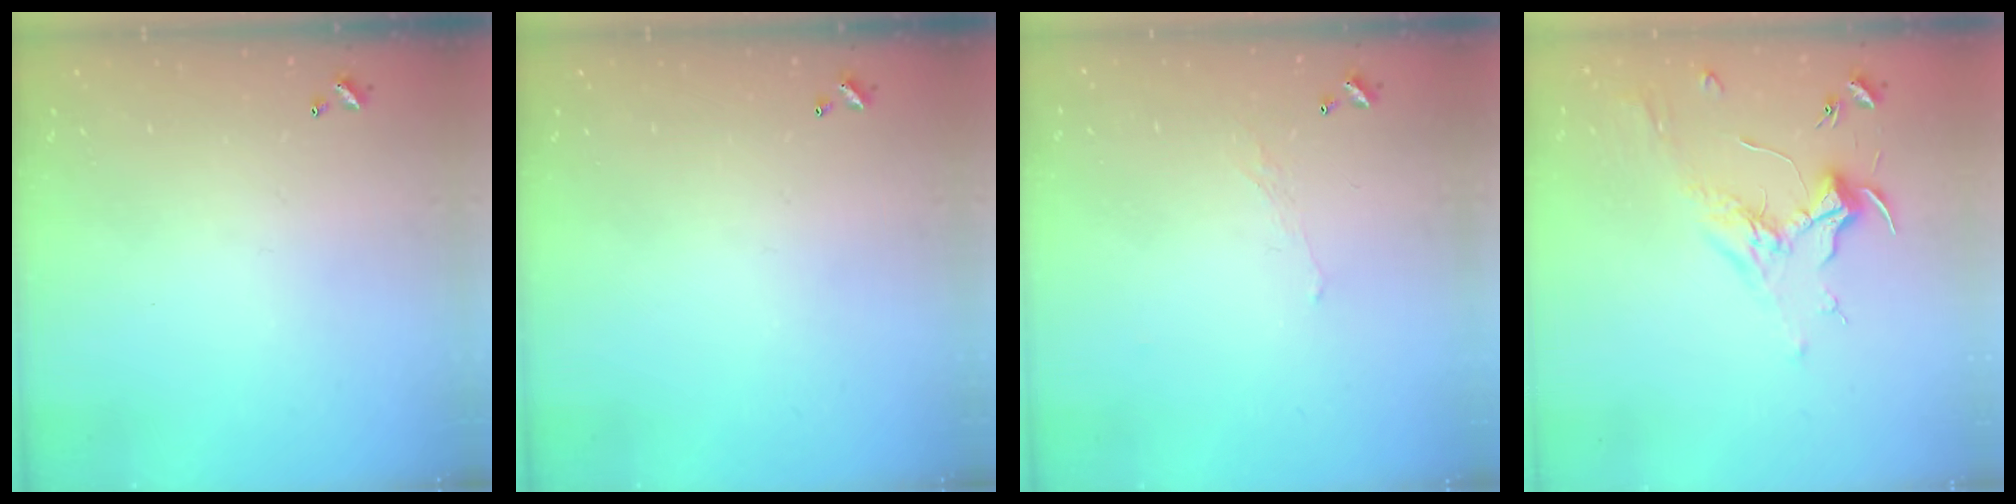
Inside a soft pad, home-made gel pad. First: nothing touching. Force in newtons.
{"total": 0.0}
{"total": 0.6, "press": 0.2, "slide": 0.6}
{"total": 1.7, "press": 1.5, "slide": 0.8}